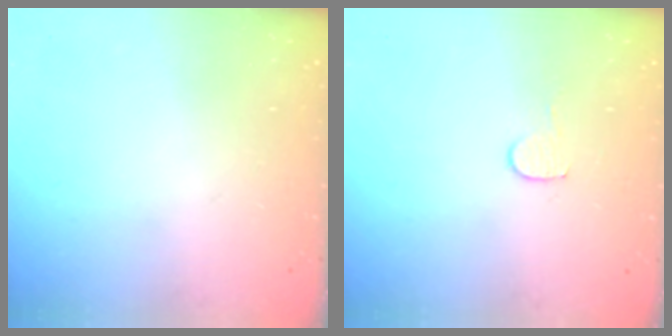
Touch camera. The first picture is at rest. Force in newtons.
{"total": 4.1, "press": 4.1, "slide": 0.3}